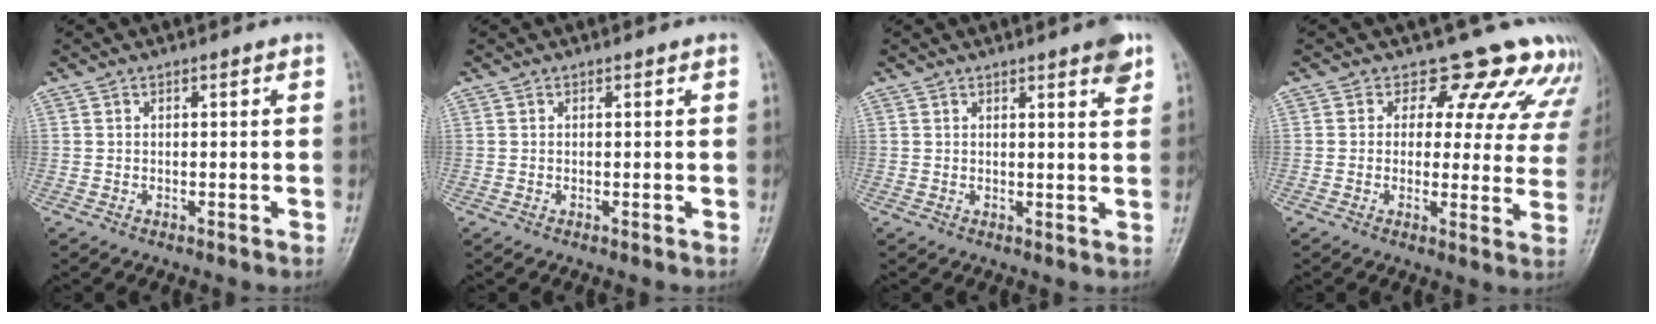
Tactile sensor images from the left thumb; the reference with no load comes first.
{"total": 0.0}
{"total": 3.7, "force": [2.4, 0.6, 2.8], "torque": [-0.030, -0.012, 0.028]}
{"total": 9.2, "force": [7.6, 5.1, 1.6], "torque": [0.035, -0.032, 0.058]}